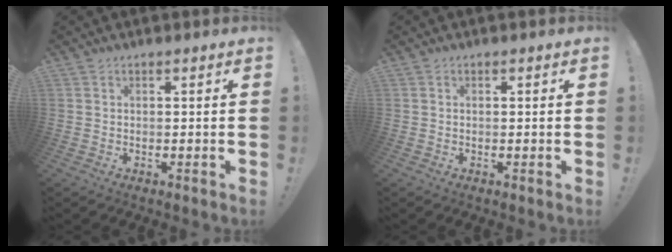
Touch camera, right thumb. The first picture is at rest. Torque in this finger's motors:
{"motor_torque": [-0.23, -0.12, -0.33, -0.17, 0.00]}